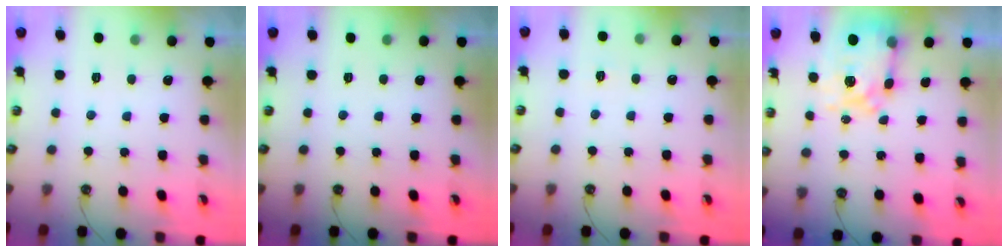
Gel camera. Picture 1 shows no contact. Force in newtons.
{"total": 0.0}
{"total": 3.3, "press": 3.3, "slide": 0.4}
{"total": 9.0, "press": 8.9, "slide": 0.7}